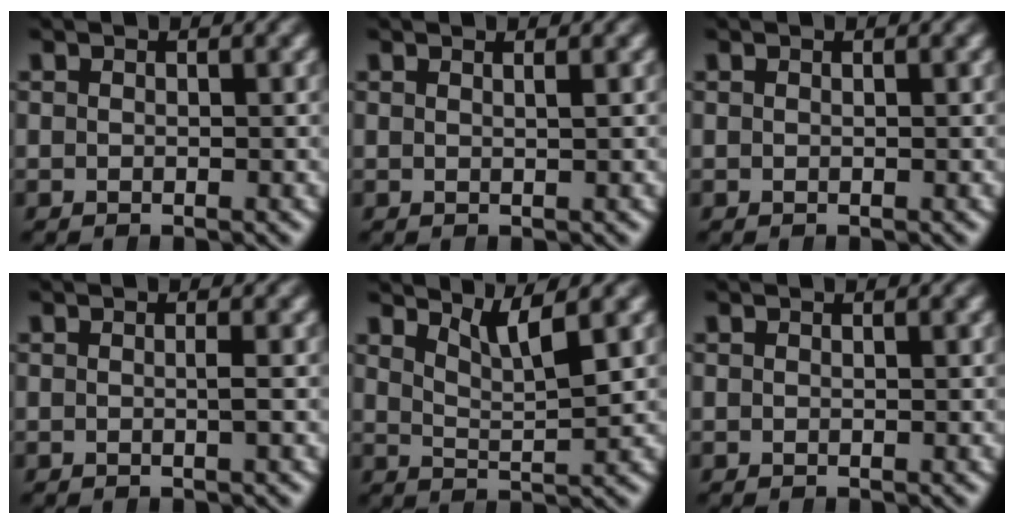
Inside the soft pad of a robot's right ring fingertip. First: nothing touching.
{"total": 0.8, "force": [0.5, -0.6, 0.2], "torque": [-0.005, -0.004, 0.010]}
{"total": 0.0}
{"total": 0.5, "force": [0.0, -0.3, 0.4], "torque": [-0.013, -0.003, -0.001]}
{"total": 3.8, "force": [3.0, 0.3, 2.3], "torque": [-0.052, -0.010, 0.053]}
{"total": 0.0}